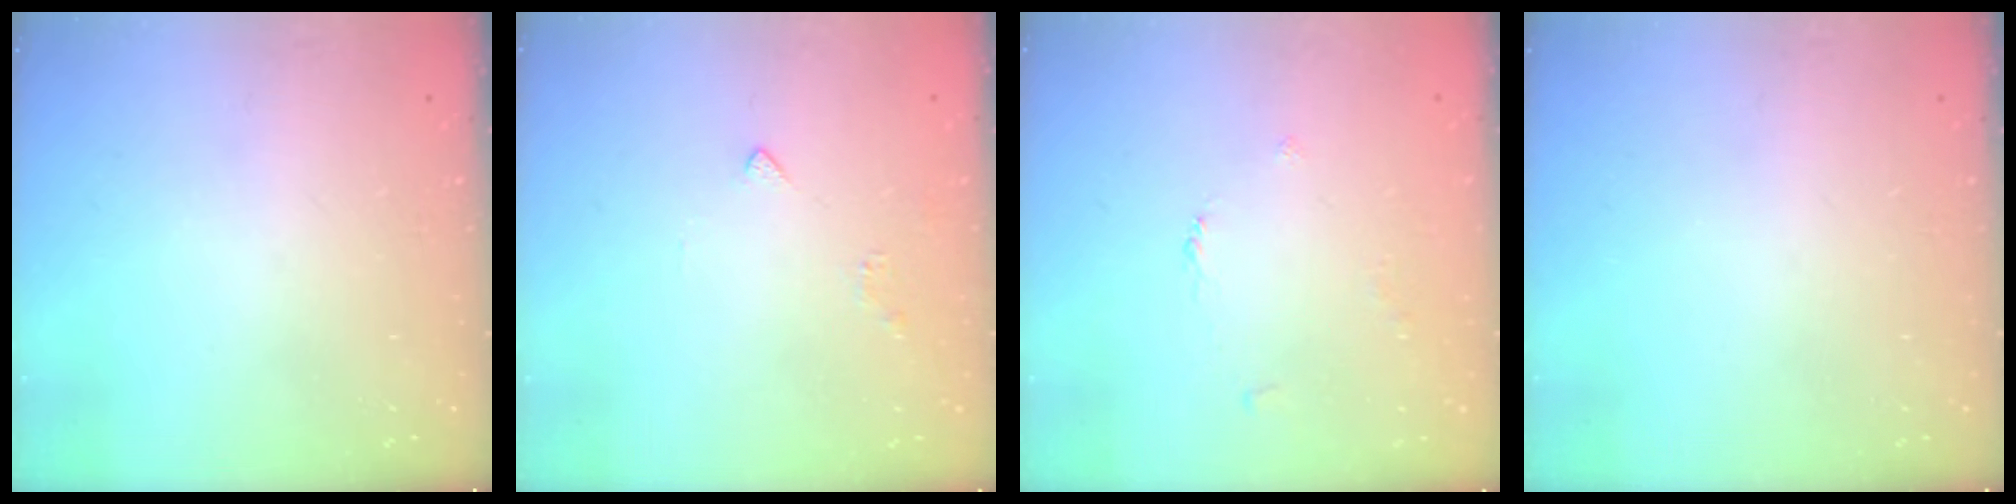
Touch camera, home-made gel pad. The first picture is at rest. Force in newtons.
{"total": 2.4, "press": 2.3, "slide": 0.6}
{"total": 2.5, "press": 2.5, "slide": 0.4}
{"total": 0.0}